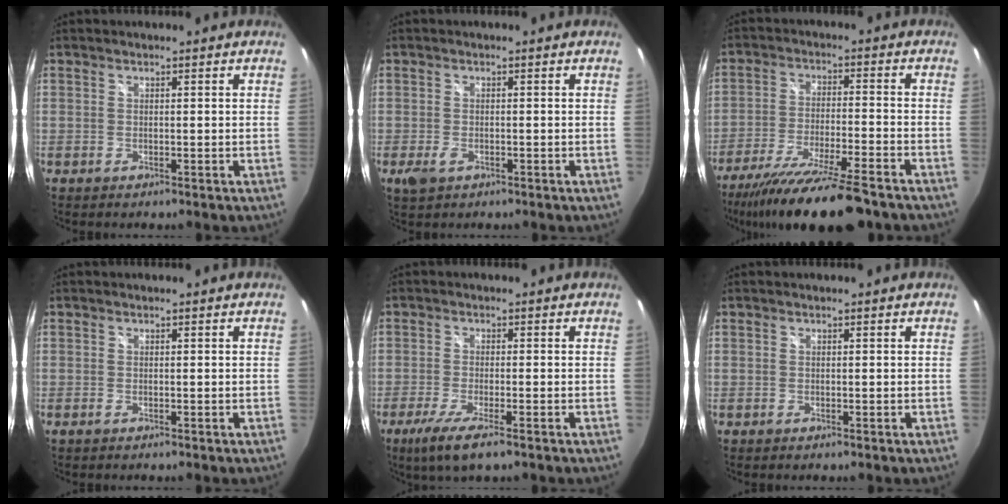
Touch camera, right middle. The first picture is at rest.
{"total": 3.1, "force": [-1.5, 1.8, 2.0], "torque": [-0.043, -0.008, -0.026]}
{"total": 17.6, "force": [-14.4, 1.7, 9.9], "torque": [-0.195, -0.038, -0.238]}
{"total": 0.0}
{"total": 6.7, "force": [-4.1, 0.6, 5.2], "torque": [-0.116, -0.025, -0.072]}
{"total": 0.0}